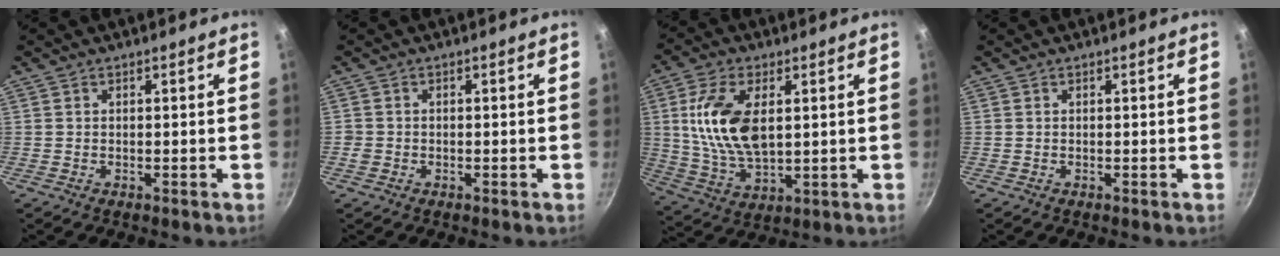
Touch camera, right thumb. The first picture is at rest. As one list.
[{"total": 1.4, "force": [-0.4, 1.3, 0.4], "torque": [-0.007, 0.002, -0.008]}, {"total": 14.2, "force": [2.8, 7.5, 11.7], "torque": [-0.219, -0.012, 0.060]}, {"total": 0.0}]